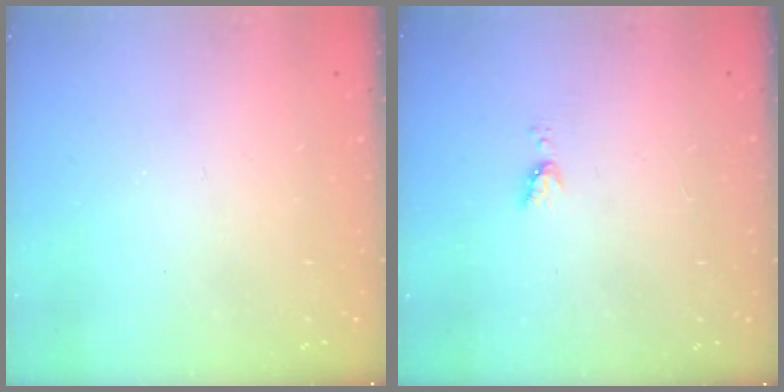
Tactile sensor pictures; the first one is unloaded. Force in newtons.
{"total": 4.0, "press": 4.0, "slide": 0.5}